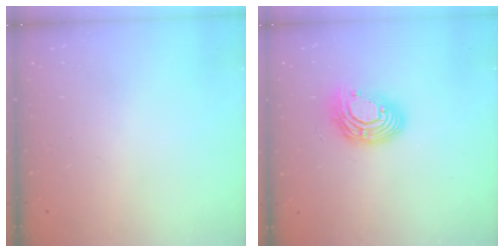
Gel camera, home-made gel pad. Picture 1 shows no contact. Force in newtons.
{"total": 12.4, "press": 12.4, "slide": 1.0}